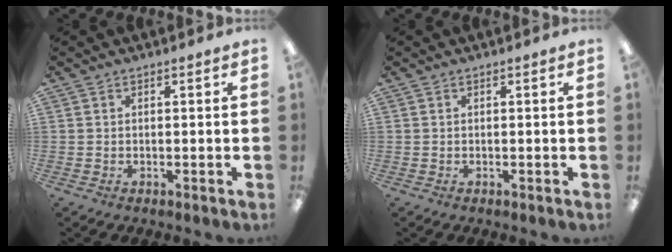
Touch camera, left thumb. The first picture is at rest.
{"total": 0.0}